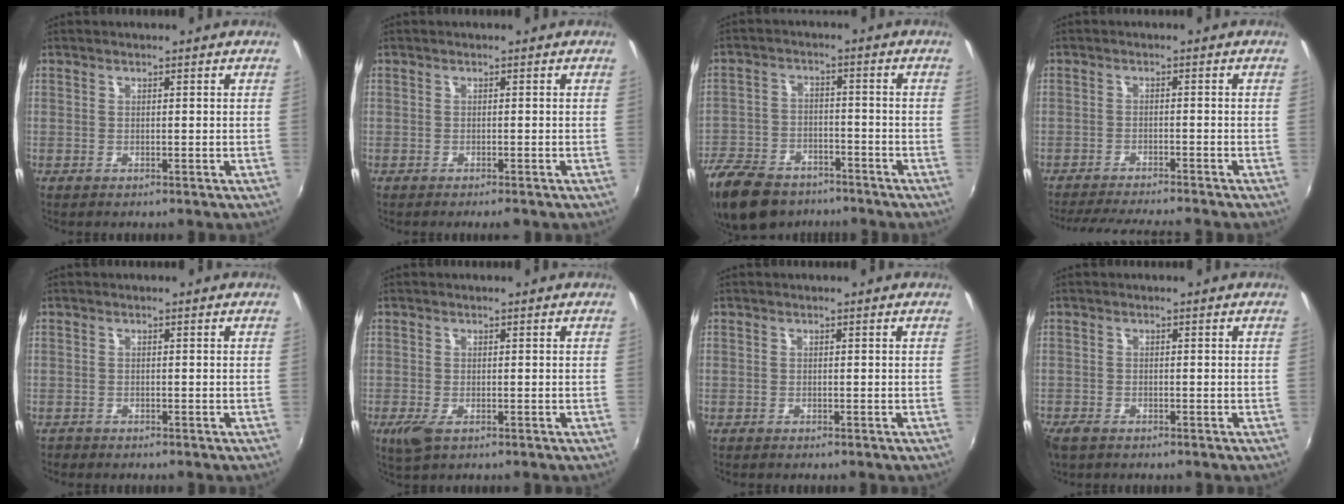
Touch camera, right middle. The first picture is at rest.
{"total": 1.3, "force": [-1.1, 0.3, 0.6], "torque": [-0.015, -0.003, -0.019]}
{"total": 17.4, "force": [-12.8, 8.9, 7.6], "torque": [-0.198, -0.015, -0.214]}
{"total": 10.4, "force": [-9.5, 0.4, 4.2], "torque": [-0.096, -0.011, -0.148]}
{"total": 1.0, "force": [-0.9, 0.5, 0.0], "torque": [-0.005, 0.001, -0.017]}
{"total": 3.3, "force": [-1.6, 1.4, 2.5], "torque": [-0.052, -0.013, -0.027]}
{"total": 0.0}
{"total": 2.8, "force": [-2.1, 1.3, 1.3], "torque": [-0.032, -0.010, -0.043]}